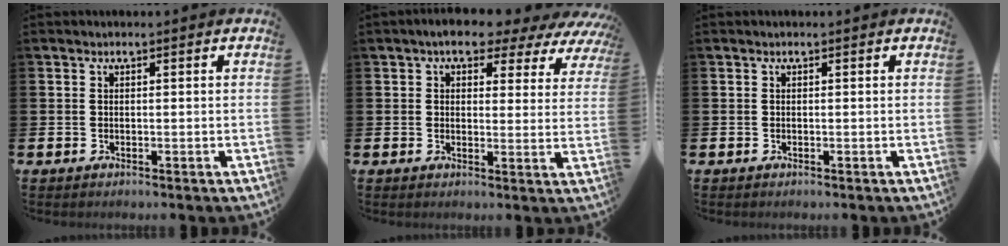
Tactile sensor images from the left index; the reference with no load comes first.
{"total": 5.7, "force": [4.8, 2.1, 2.1], "torque": [-0.042, -0.029, 0.079]}
{"total": 0.0}